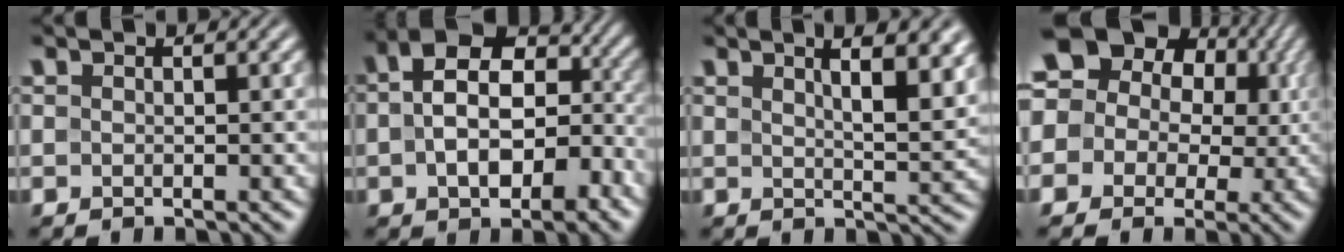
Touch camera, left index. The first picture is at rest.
{"total": 10.1, "force": [-0.1, 6.4, 7.9], "torque": [-0.128, 0.009, -0.004]}
{"total": 7.7, "force": [3.8, 2.5, 6.2], "torque": [-0.056, 0.023, 0.043]}
{"total": 17.4, "force": [5.0, 14.9, 7.4], "torque": [-0.166, 0.043, 0.039]}